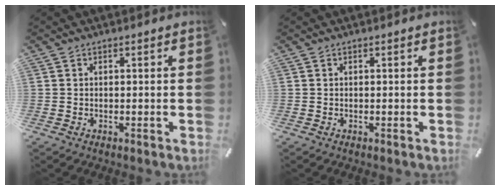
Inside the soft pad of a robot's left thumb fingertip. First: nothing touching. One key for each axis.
{"total": 0.0}